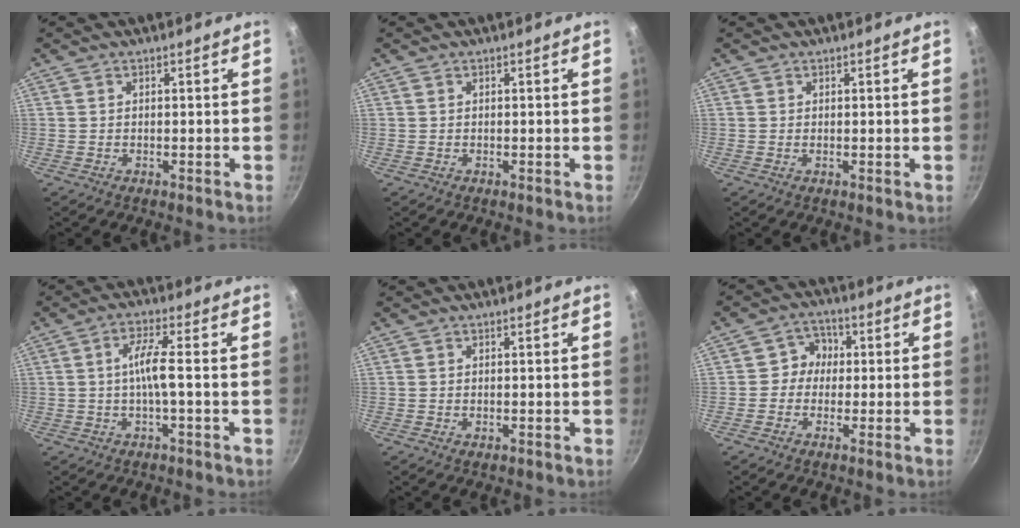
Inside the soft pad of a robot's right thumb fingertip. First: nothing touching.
{"total": 0.0}
{"total": 0.0}
{"total": 5.2, "force": [-0.6, 0.5, 5.1], "torque": [-0.111, 0.014, -0.015]}
{"total": 0.8, "force": [-0.1, 0.4, 0.7], "torque": [-0.010, -0.001, -0.003]}
{"total": 5.1, "force": [0.1, 4.8, 1.7], "torque": [0.013, 0.011, -0.014]}